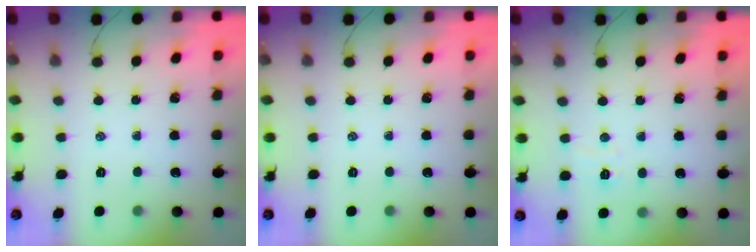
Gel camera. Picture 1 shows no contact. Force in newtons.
{"total": 0.0}
{"total": 3.1, "press": 2.9, "slide": 1.0}